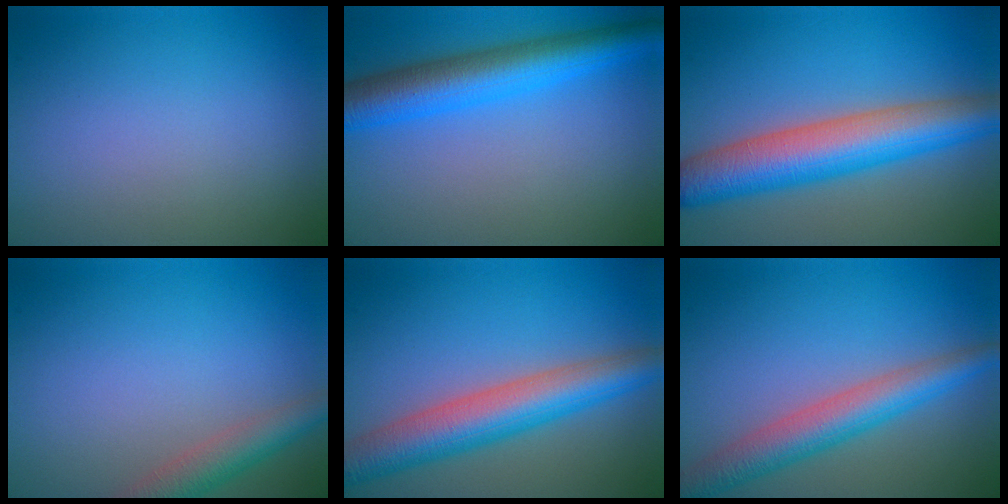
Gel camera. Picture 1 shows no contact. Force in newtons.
{"total": 6.8, "press": 6.8, "slide": 0.3}
{"total": 8.9, "press": 8.9, "slide": 0.3}
{"total": 3.6, "press": 3.6, "slide": 0.3}
{"total": 7.4, "press": 7.4, "slide": 0.2}
{"total": 5.4, "press": 5.4, "slide": 0.1}